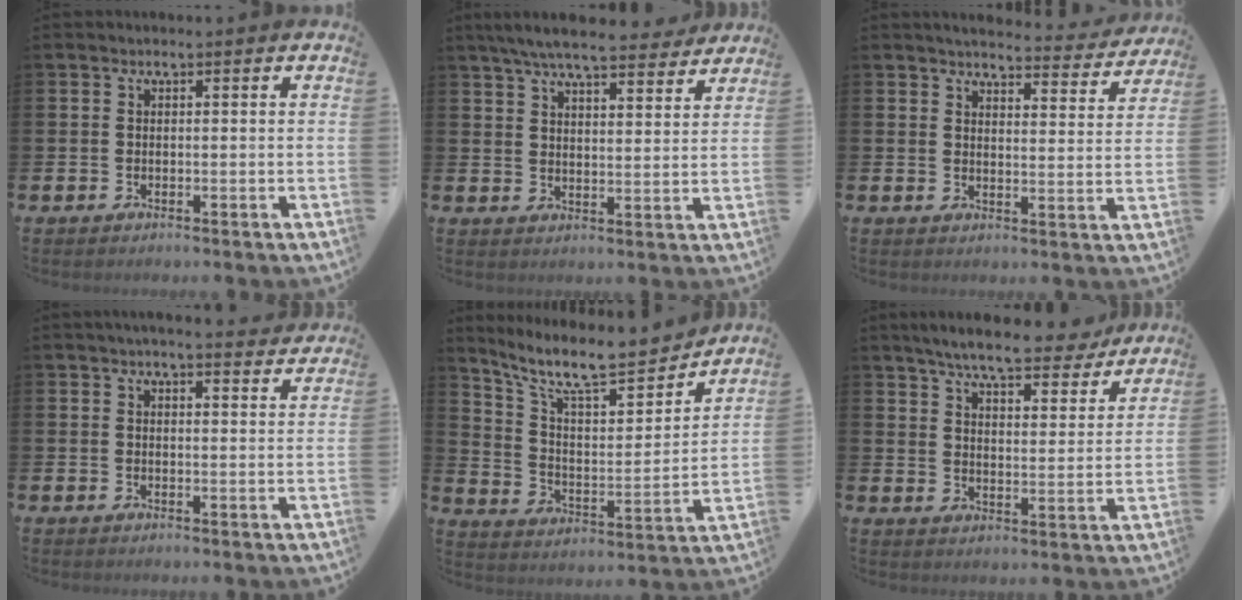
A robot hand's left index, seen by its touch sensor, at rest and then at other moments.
{"total": 7.2, "force": [6.7, 1.2, 2.4], "torque": [-0.059, -0.032, 0.119]}
{"total": 4.4, "force": [4.3, 0.7, 0.6], "torque": [-0.019, -0.034, 0.071]}
{"total": 3.4, "force": [3.3, 0.2, 0.8], "torque": [-0.015, -0.014, 0.058]}
{"total": 10.9, "force": [9.5, 2.6, 4.7], "torque": [-0.128, -0.060, 0.165]}
{"total": 7.6, "force": [7.0, 1.2, 2.8], "torque": [-0.068, -0.037, 0.121]}